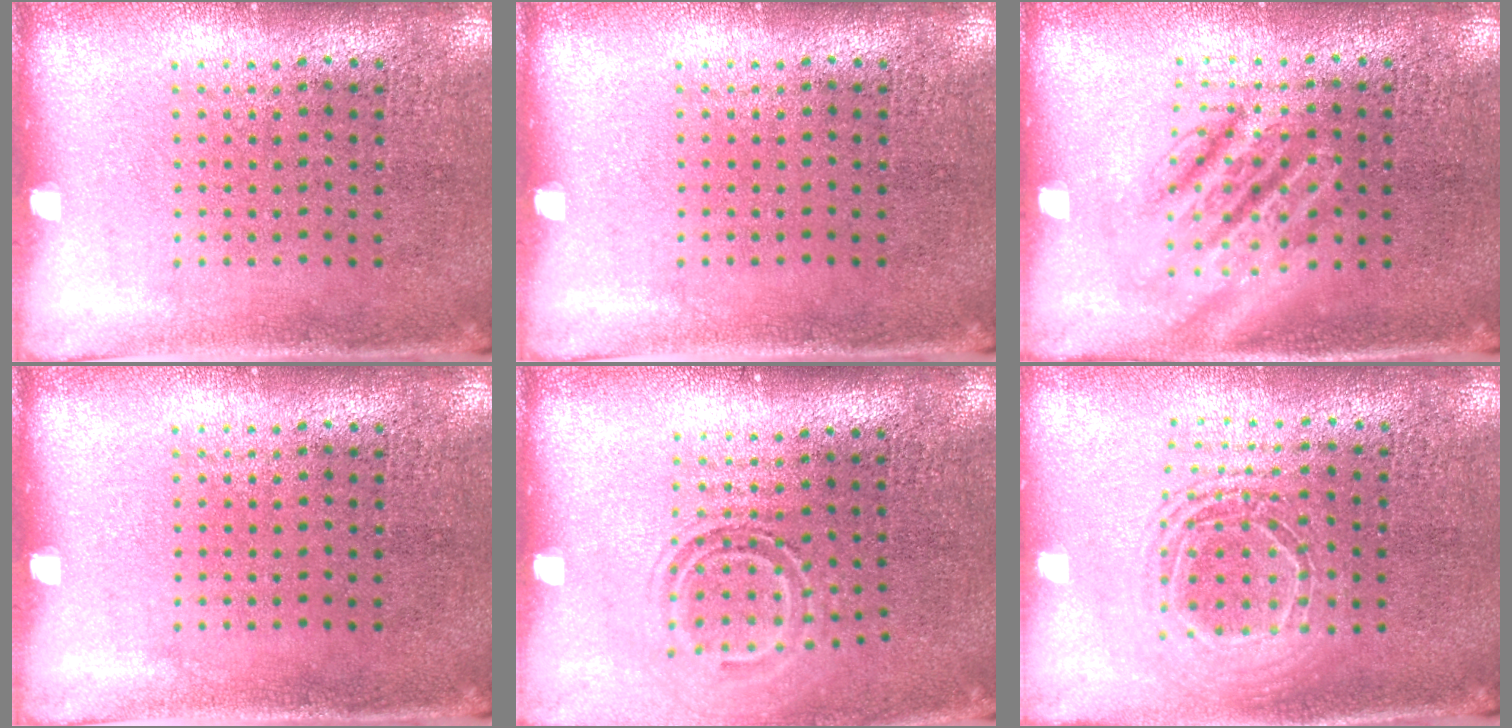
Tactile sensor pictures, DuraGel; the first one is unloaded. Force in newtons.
{"total": 0.0}
{"total": 1.9, "press": 1.9, "slide": 0.3}
{"total": 0.0}
{"total": 1.6, "press": 1.0, "slide": 1.2}
{"total": 1.5, "press": 1.3, "slide": 0.8}